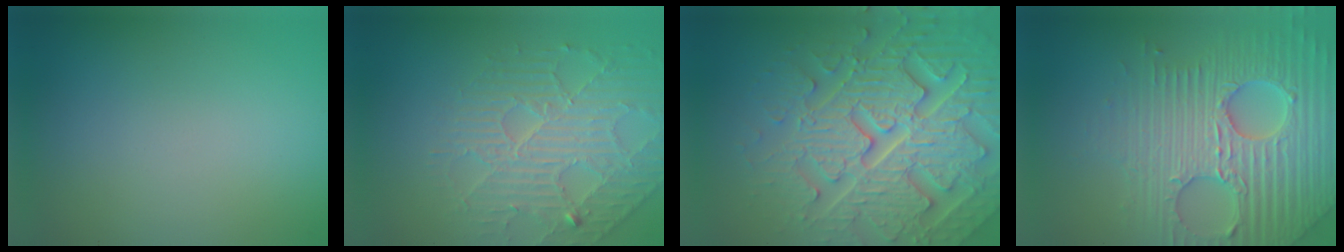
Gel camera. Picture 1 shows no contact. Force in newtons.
{"total": 4.2, "press": 3.9, "slide": 1.5}
{"total": 7.9, "press": 7.7, "slide": 2.0}
{"total": 7.4, "press": 7.1, "slide": 1.8}